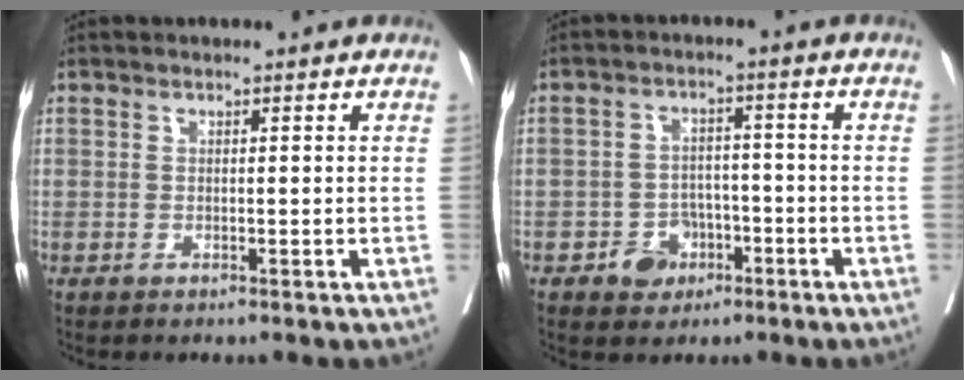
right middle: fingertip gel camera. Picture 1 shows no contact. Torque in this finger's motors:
{"motor_torque": [0.42, -0.33, 0.10, 0.03]}